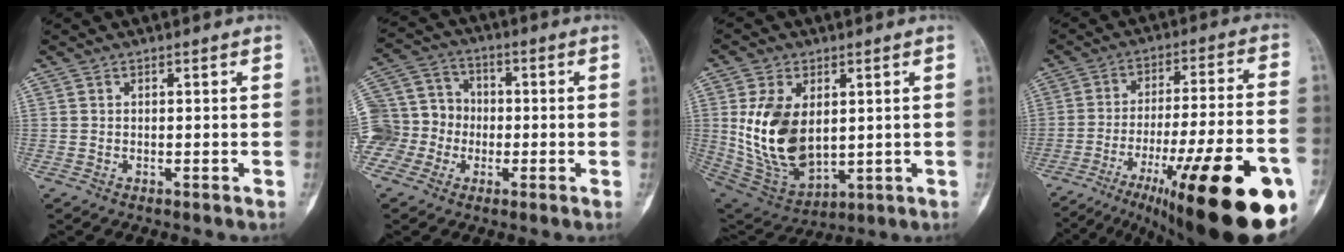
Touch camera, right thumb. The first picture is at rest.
{"total": 14.9, "force": [-2.9, 13.4, 5.8], "torque": [-0.121, 0.054, -0.052]}
{"total": 16.7, "force": [2.0, 10.4, 12.9], "torque": [-0.225, -0.017, 0.063]}
{"total": 30.1, "force": [-15.1, 6.7, 25.1], "torque": [-0.309, 0.043, -0.223]}